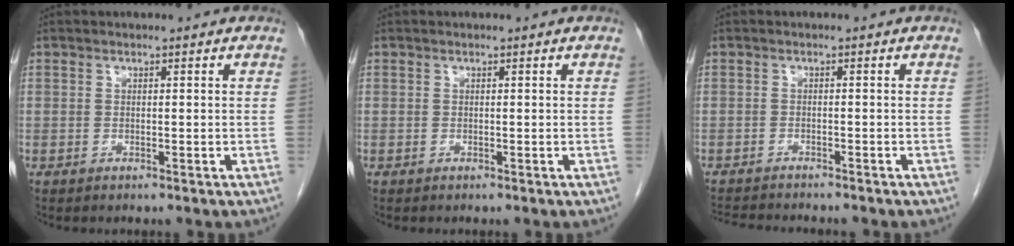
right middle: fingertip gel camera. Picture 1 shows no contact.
{"total": 0.0}
{"total": 7.4, "force": [-6.9, 0.9, 2.7], "torque": [-0.039, -0.008, -0.103]}